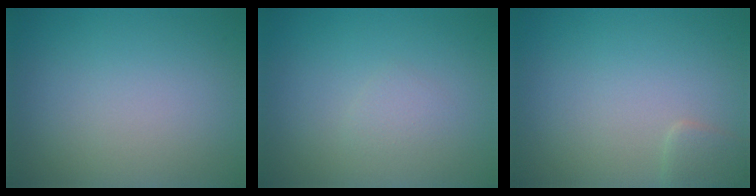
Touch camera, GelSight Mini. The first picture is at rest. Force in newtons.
{"total": 0.9, "press": 0.9, "slide": 0.0}
{"total": 1.4, "press": 1.4, "slide": 0.1}